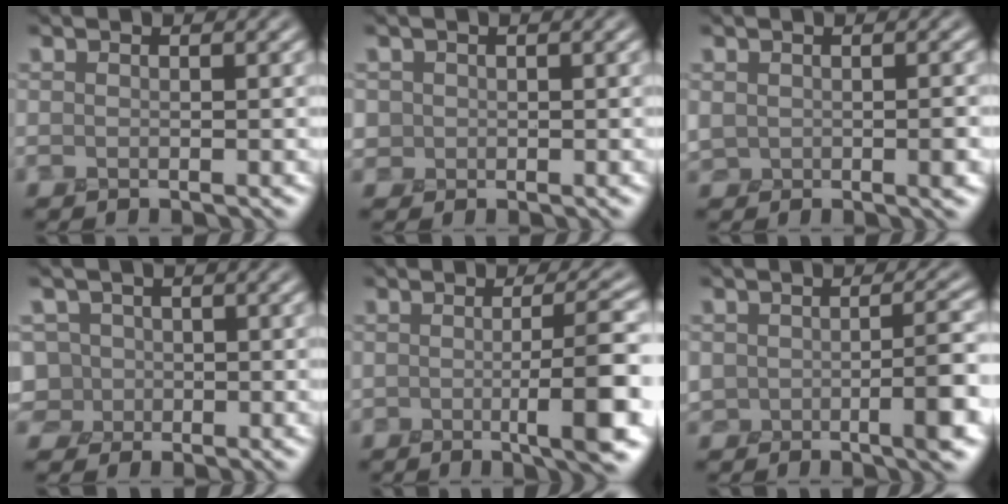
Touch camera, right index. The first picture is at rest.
{"total": 1.2, "force": [0.2, 1.1, -0.1], "torque": [0.011, 0.001, 0.001]}
{"total": 2.6, "force": [-0.2, 1.9, 1.8], "torque": [-0.029, -0.004, -0.005]}
{"total": 4.4, "force": [-0.6, 4.2, 1.3], "torque": [-0.022, 0.020, -0.033]}
{"total": 6.0, "force": [-1.1, 1.0, 5.8], "torque": [-0.082, 0.004, -0.022]}
{"total": 4.3, "force": [-1.5, 2.0, 3.5], "torque": [-0.056, -0.002, -0.031]}